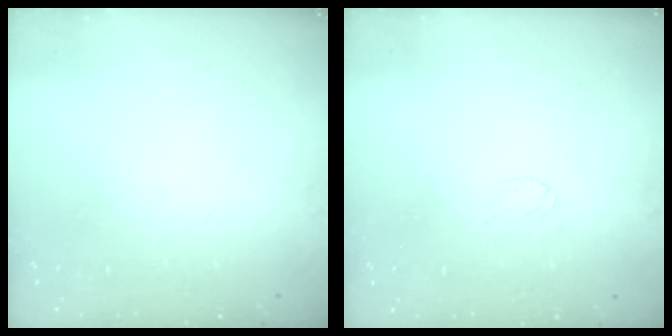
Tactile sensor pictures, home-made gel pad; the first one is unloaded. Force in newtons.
{"total": 3.1, "press": 3.1, "slide": 0.3}